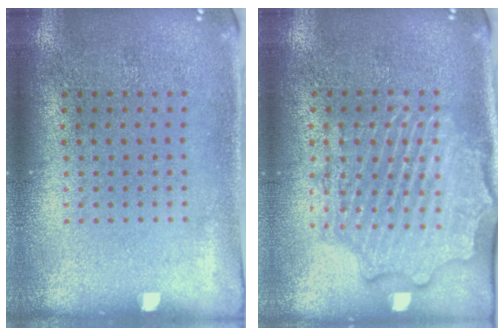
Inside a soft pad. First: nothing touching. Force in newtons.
{"total": 2.3, "press": 2.2, "slide": 0.5}